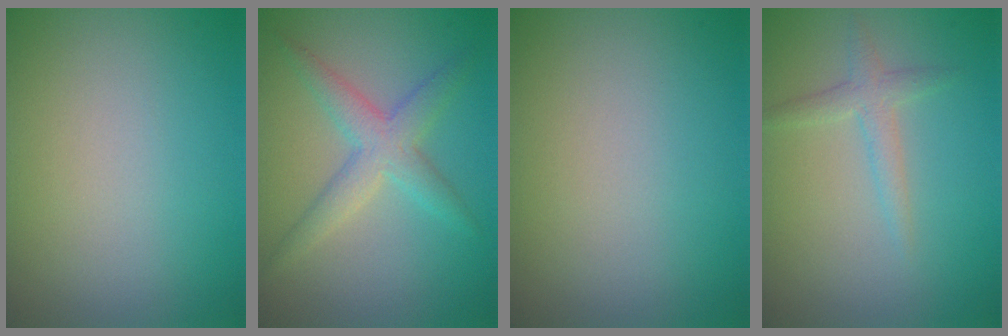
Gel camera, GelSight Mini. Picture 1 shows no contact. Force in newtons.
{"total": 3.4, "press": 3.4, "slide": 0.2}
{"total": 0.0}
{"total": 1.8, "press": 1.8, "slide": 0.1}